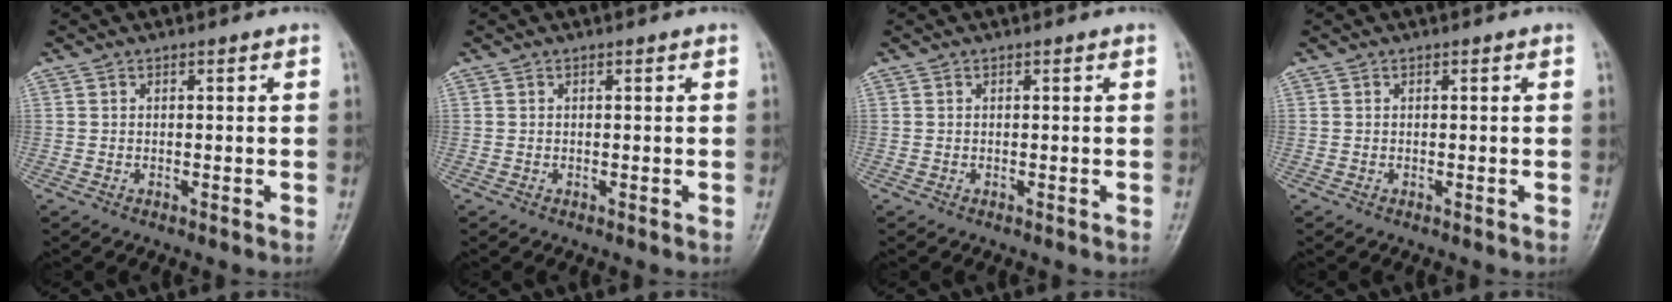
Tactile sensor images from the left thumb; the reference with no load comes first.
{"total": 0.0}
{"total": 0.0}
{"total": 0.0}